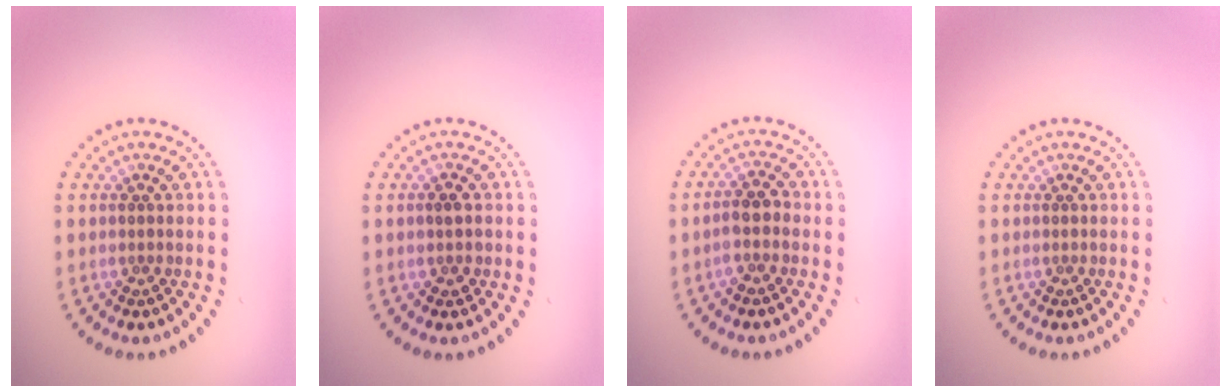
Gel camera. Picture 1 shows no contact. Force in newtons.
{"total": 1.3, "press": 1.3, "slide": 0.2}
{"total": 2.2, "press": 2.0, "slide": 0.9}
{"total": 0.0}